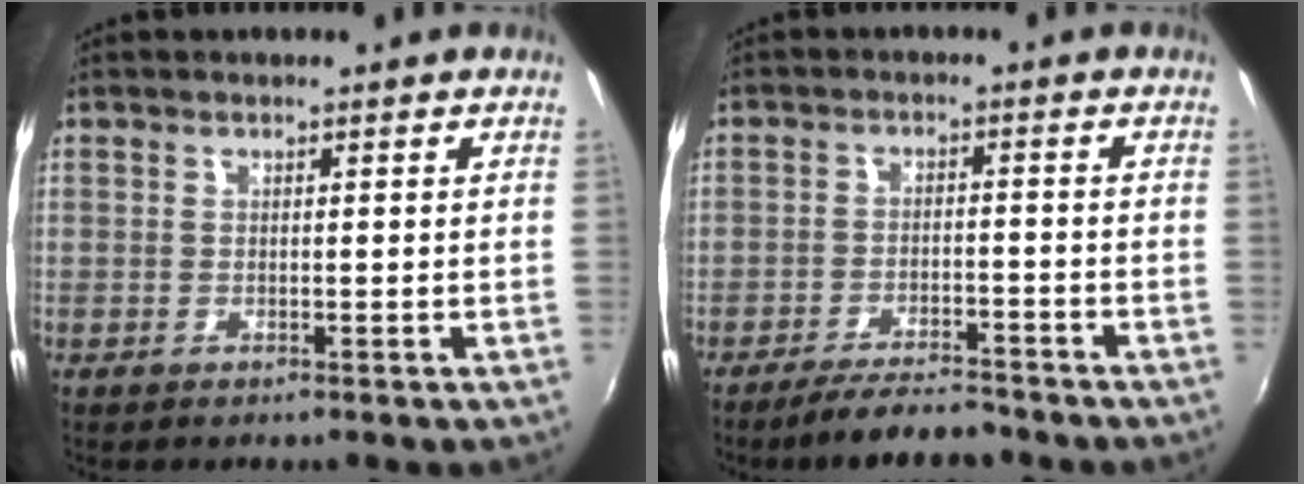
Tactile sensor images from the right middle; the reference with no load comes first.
{"total": 8.1, "force": [-7.1, 1.7, 3.5], "torque": [-0.084, -0.004, -0.108]}